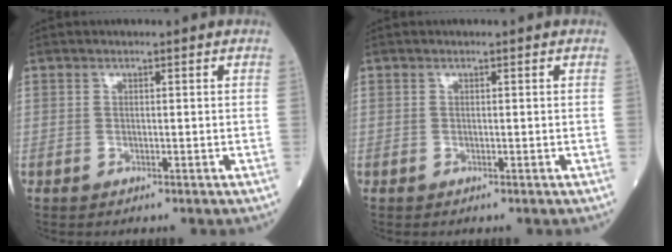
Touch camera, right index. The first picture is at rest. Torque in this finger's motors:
{"motor_torque": [0.00, 0.00, 0.00, 0.00]}